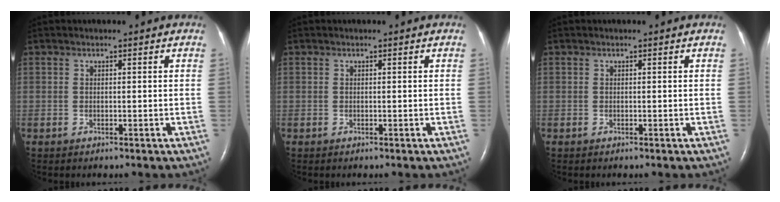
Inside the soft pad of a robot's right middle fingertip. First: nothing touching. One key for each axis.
{"total": 0.0}
{"total": 0.0}